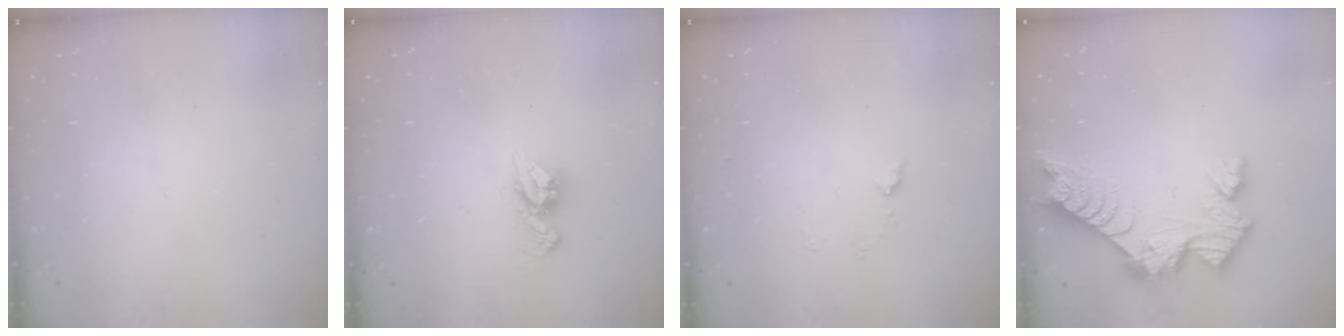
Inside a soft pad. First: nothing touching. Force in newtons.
{"total": 7.8, "press": 7.8, "slide": 0.6}
{"total": 5.2, "press": 5.1, "slide": 0.6}
{"total": 11.3, "press": 11.3, "slide": 0.8}